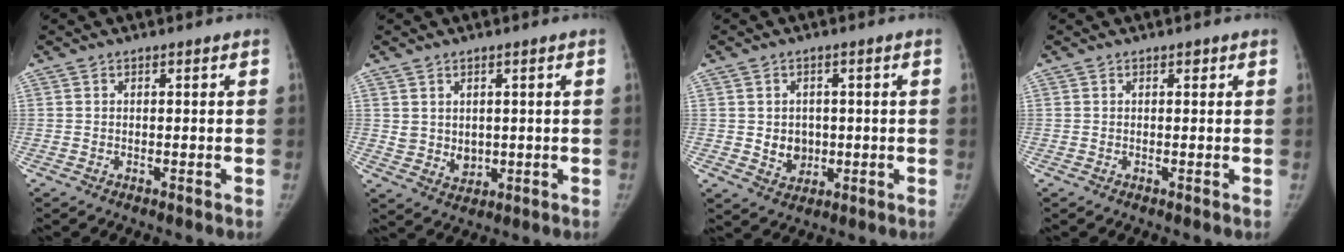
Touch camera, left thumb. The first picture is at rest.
{"total": 4.1, "force": [0.9, 3.5, 1.9], "torque": [-0.016, -0.013, 0.030]}
{"total": 5.0, "force": [-0.2, 4.4, 2.5], "torque": [-0.012, 0.000, 0.008]}
{"total": 0.7, "force": [0.3, 0.4, 0.4], "torque": [0.000, 0.000, 0.003]}